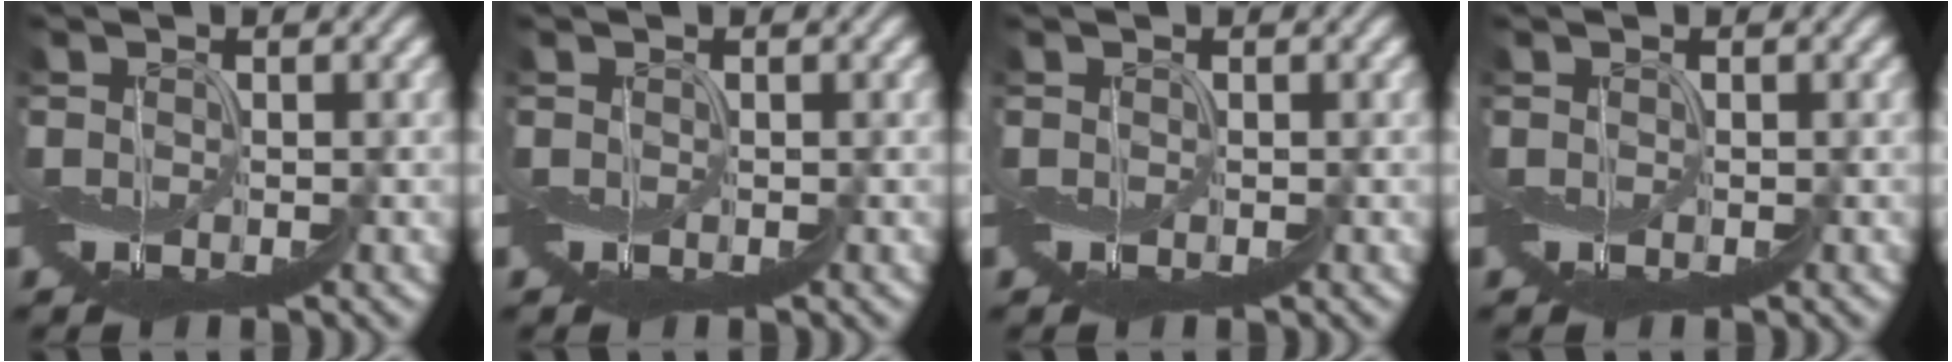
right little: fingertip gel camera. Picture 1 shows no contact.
{"total": 0.0}
{"total": 0.0}
{"total": 0.0}